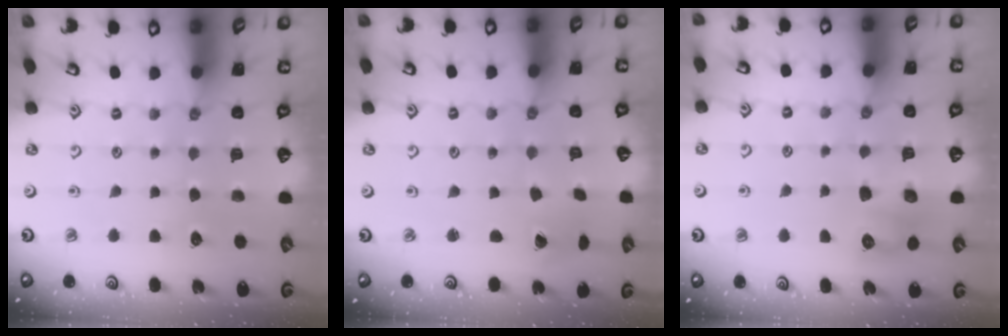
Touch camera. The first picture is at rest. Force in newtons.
{"total": 1.0, "press": 1.0, "slide": 0.1}
{"total": 8.1, "press": 8.1, "slide": 0.4}